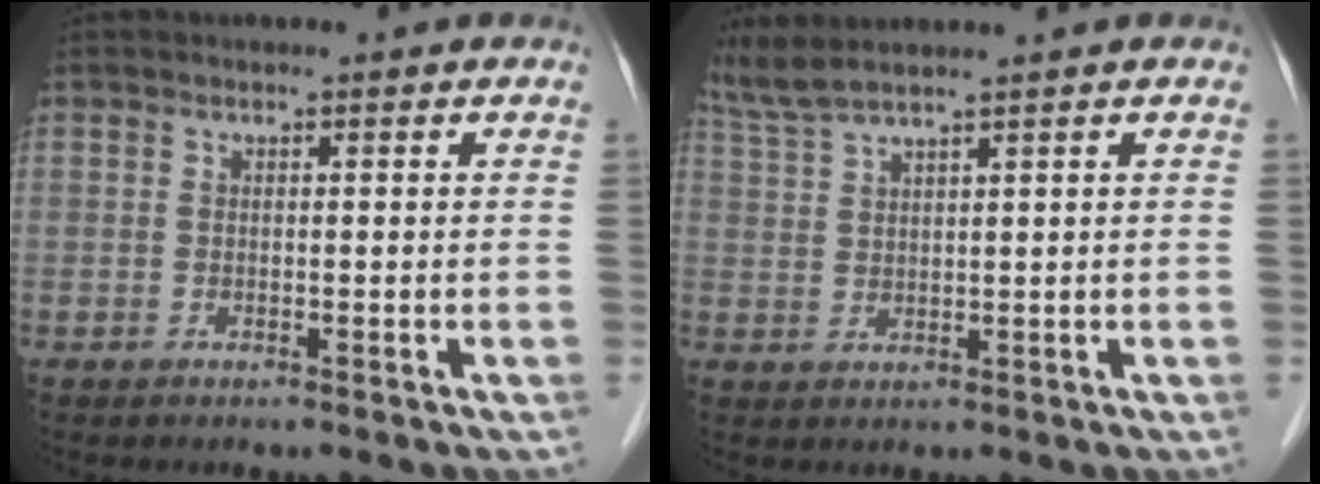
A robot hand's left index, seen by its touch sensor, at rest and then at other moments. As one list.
[{"total": 4.3, "force": [3.8, -0.9, 2.0], "torque": [-0.056, 0.012, 0.087]}]